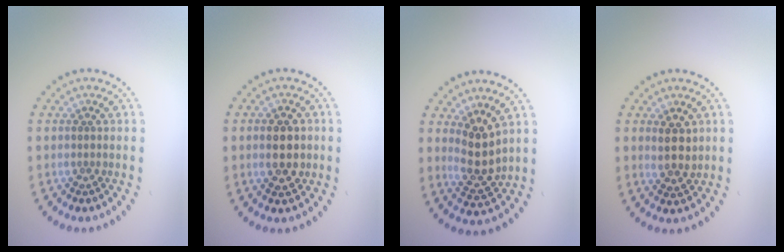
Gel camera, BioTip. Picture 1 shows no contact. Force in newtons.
{"total": 3.8, "press": 3.8, "slide": 0.3}
{"total": 3.2, "press": 2.9, "slide": 1.3}
{"total": 2.5, "press": 2.2, "slide": 1.0}